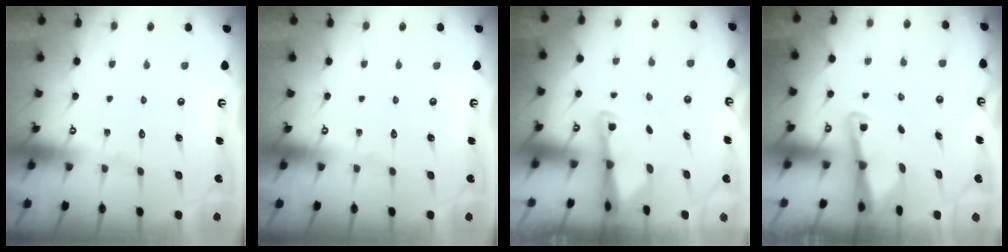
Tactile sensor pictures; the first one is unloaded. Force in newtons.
{"total": 0.0}
{"total": 2.4, "press": 2.4, "slide": 0.5}
{"total": 3.1, "press": 3.0, "slide": 0.4}